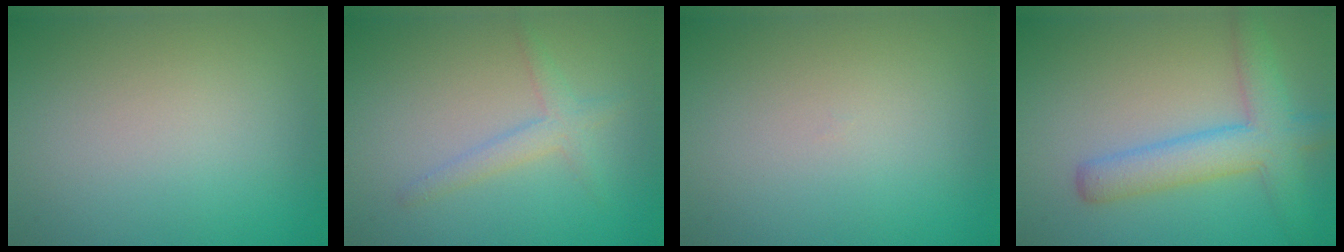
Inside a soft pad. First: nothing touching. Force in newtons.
{"total": 2.0, "press": 2.0, "slide": 0.1}
{"total": 0.0}
{"total": 5.5, "press": 5.4, "slide": 0.2}